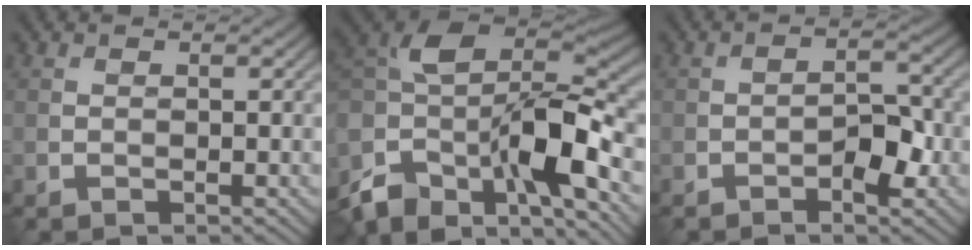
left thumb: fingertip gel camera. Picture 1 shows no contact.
{"total": 14.0, "force": [-6.1, 6.6, 10.8], "torque": [-0.219, 0.003, -0.122]}
{"total": 4.3, "force": [-1.8, 2.0, 3.4], "torque": [-0.050, 0.008, -0.032]}